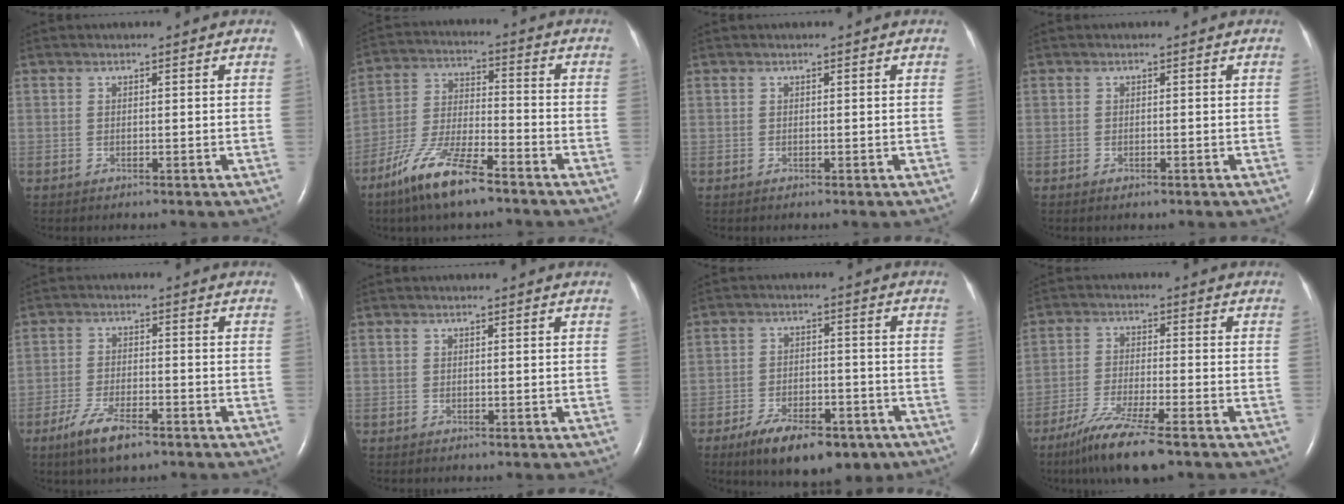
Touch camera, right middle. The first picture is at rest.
{"total": 11.7, "force": [-8.1, 2.0, 8.3], "torque": [-0.175, -0.017, -0.153]}
{"total": 0.0}
{"total": 0.5, "force": [-0.3, 0.2, 0.4], "torque": [-0.009, 0.000, -0.002]}
{"total": 6.5, "force": [-4.3, 1.6, 4.6], "torque": [-0.100, -0.009, -0.074]}
{"total": 0.0}
{"total": 12.3, "force": [-8.2, 5.1, 7.5], "torque": [-0.115, -0.003, -0.124]}
{"total": 9.7, "force": [-6.9, 0.2, 6.8], "torque": [-0.130, -0.031, -0.123]}